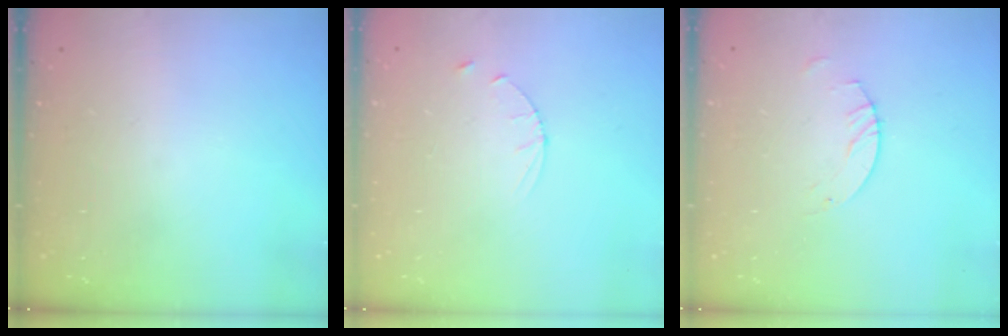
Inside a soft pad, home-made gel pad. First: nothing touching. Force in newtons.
{"total": 3.0, "press": 2.9, "slide": 0.4}
{"total": 2.5, "press": 2.5, "slide": 0.1}